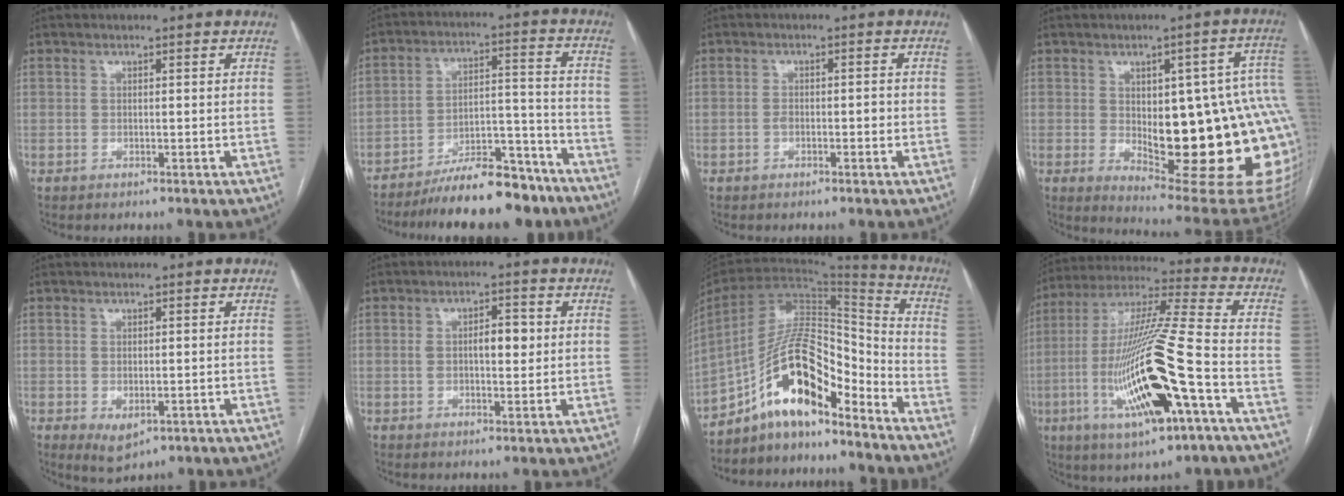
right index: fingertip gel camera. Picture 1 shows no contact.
{"total": 15.0, "force": [-12.5, 3.9, 7.2], "torque": [-0.100, 0.037, -0.199]}
{"total": 1.5, "force": [-0.5, 0.7, 1.2], "torque": [-0.022, 0.004, -0.004]}
{"total": 24.7, "force": [-1.9, 7.3, 23.5], "torque": [-0.229, 0.011, 0.001]}
{"total": 3.8, "force": [-1.2, 2.0, 2.9], "torque": [-0.046, -0.008, -0.005]}
{"total": 4.9, "force": [0.7, 2.0, 4.4], "torque": [-0.076, 0.012, 0.016]}
{"total": 14.9, "force": [-10.2, 4.6, 9.9], "torque": [-0.178, 0.036, -0.180]}
{"total": 21.0, "force": [-6.5, 1.9, 19.9], "torque": [-0.419, -0.022, -0.113]}